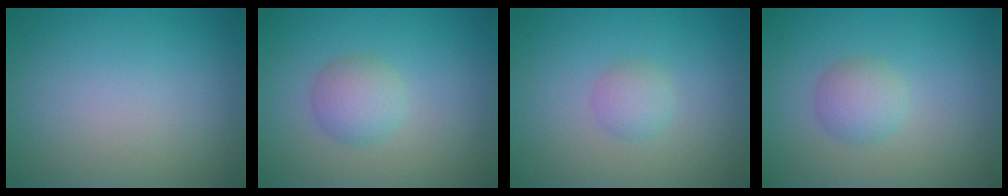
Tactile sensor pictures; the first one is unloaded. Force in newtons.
{"total": 2.5, "press": 2.5, "slide": 0.0}
{"total": 1.6, "press": 1.6, "slide": 0.0}
{"total": 2.2, "press": 2.2, "slide": 0.1}